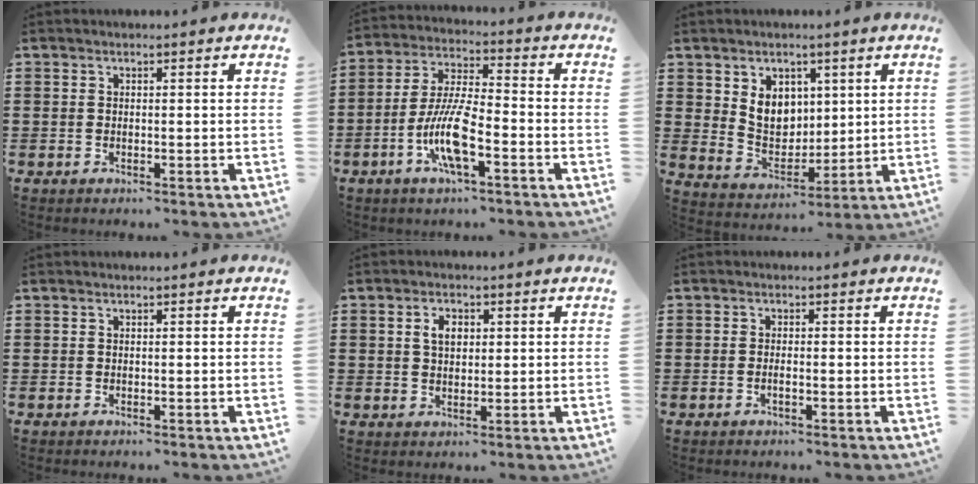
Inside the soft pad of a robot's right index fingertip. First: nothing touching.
{"total": 9.6, "force": [-3.8, 2.4, 8.4], "torque": [-0.190, -0.010, -0.077]}
{"total": 6.6, "force": [2.4, 5.3, 3.1], "torque": [-0.064, 0.007, 0.043]}
{"total": 0.0}
{"total": 2.9, "force": [0.7, 1.9, 2.1], "torque": [-0.047, 0.012, 0.010]}
{"total": 0.9, "force": [-0.4, 0.0, 0.8], "torque": [-0.016, -0.006, -0.006]}